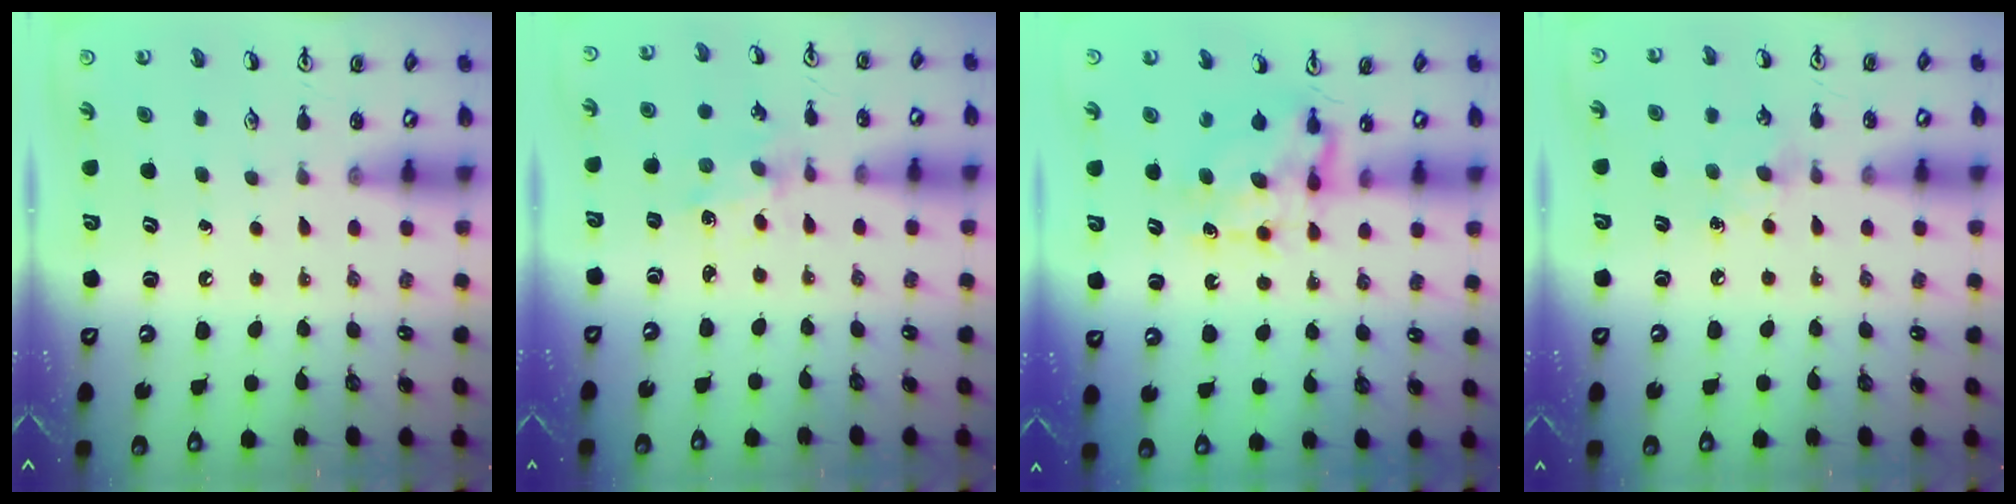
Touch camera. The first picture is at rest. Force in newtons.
{"total": 1.5, "press": 1.5, "slide": 0.1}
{"total": 7.3, "press": 7.3, "slide": 0.7}
{"total": 6.4, "press": 6.4, "slide": 0.8}